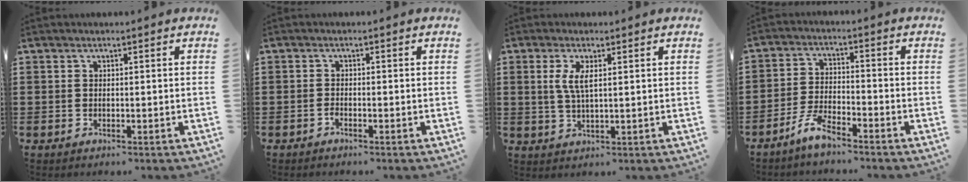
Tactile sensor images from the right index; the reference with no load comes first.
{"total": 0.9, "force": [-0.8, 0.1, 0.4], "torque": [-0.011, -0.004, -0.015]}
{"total": 3.9, "force": [1.0, 1.0, 3.7], "torque": [-0.075, 0.004, 0.016]}
{"total": 5.0, "force": [-4.2, 1.0, 2.5], "torque": [-0.062, 0.003, -0.085]}